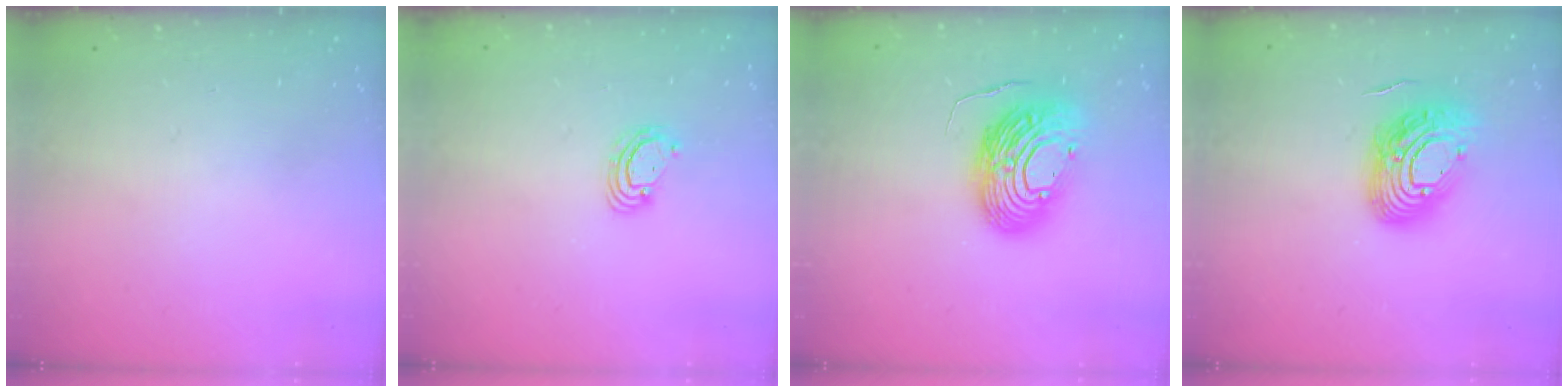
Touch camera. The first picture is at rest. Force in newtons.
{"total": 2.8, "press": 2.8, "slide": 0.3}
{"total": 14.7, "press": 14.7, "slide": 1.3}
{"total": 16.1, "press": 16.0, "slide": 1.1}